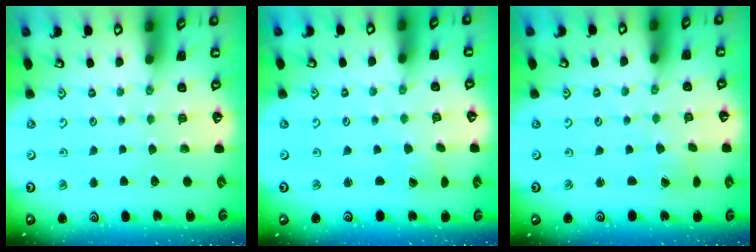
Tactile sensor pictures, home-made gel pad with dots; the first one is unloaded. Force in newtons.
{"total": 0.0}
{"total": 0.7, "press": 0.7, "slide": 0.1}